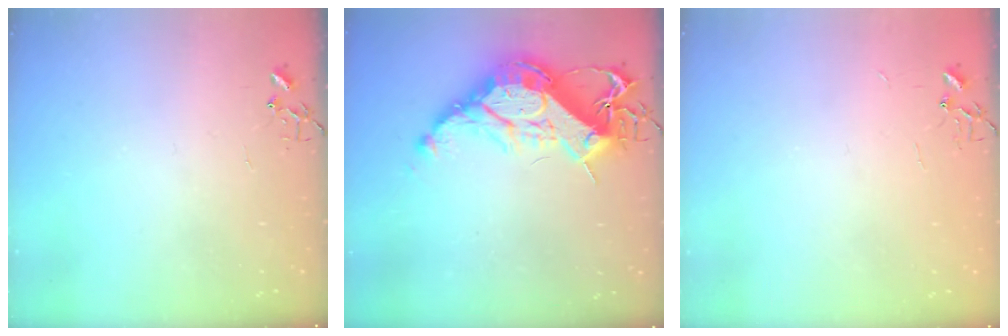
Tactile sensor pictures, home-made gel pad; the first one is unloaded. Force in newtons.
{"total": 21.9, "press": 21.8, "slide": 2.0}
{"total": 1.7, "press": 1.7, "slide": 0.2}